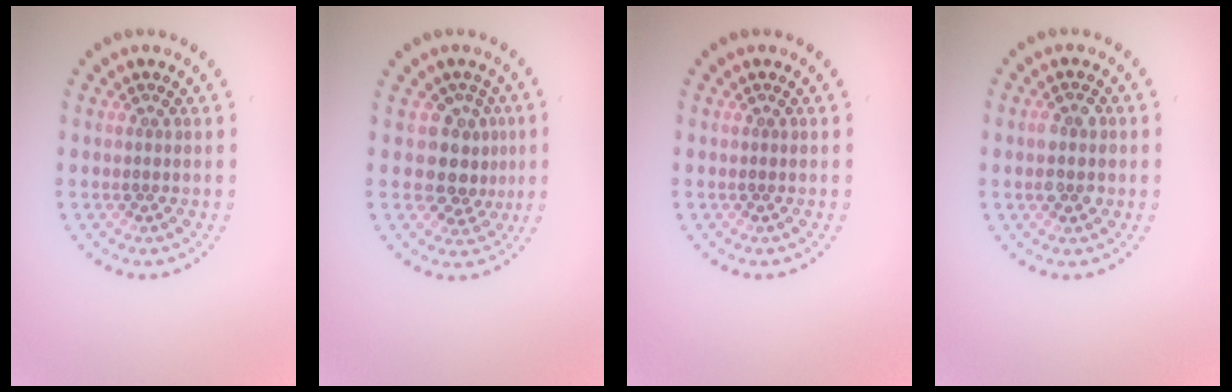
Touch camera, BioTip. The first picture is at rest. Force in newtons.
{"total": 3.6, "press": 3.1, "slide": 1.9}
{"total": 0.0}
{"total": 2.7, "press": 2.7, "slide": 0.2}